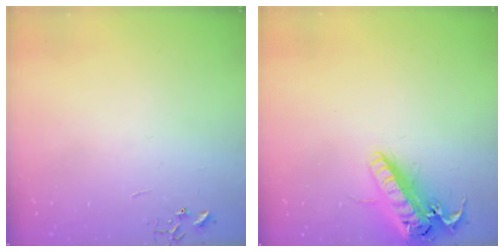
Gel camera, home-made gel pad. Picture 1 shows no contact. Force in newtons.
{"total": 19.1, "press": 18.8, "slide": 3.3}